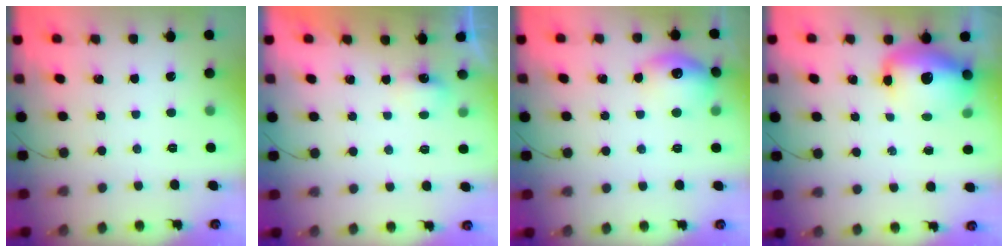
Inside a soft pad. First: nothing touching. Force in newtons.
{"total": 2.5, "press": 2.5, "slide": 0.6}
{"total": 12.8, "press": 12.8, "slide": 0.9}
{"total": 13.8, "press": 13.2, "slide": 4.1}